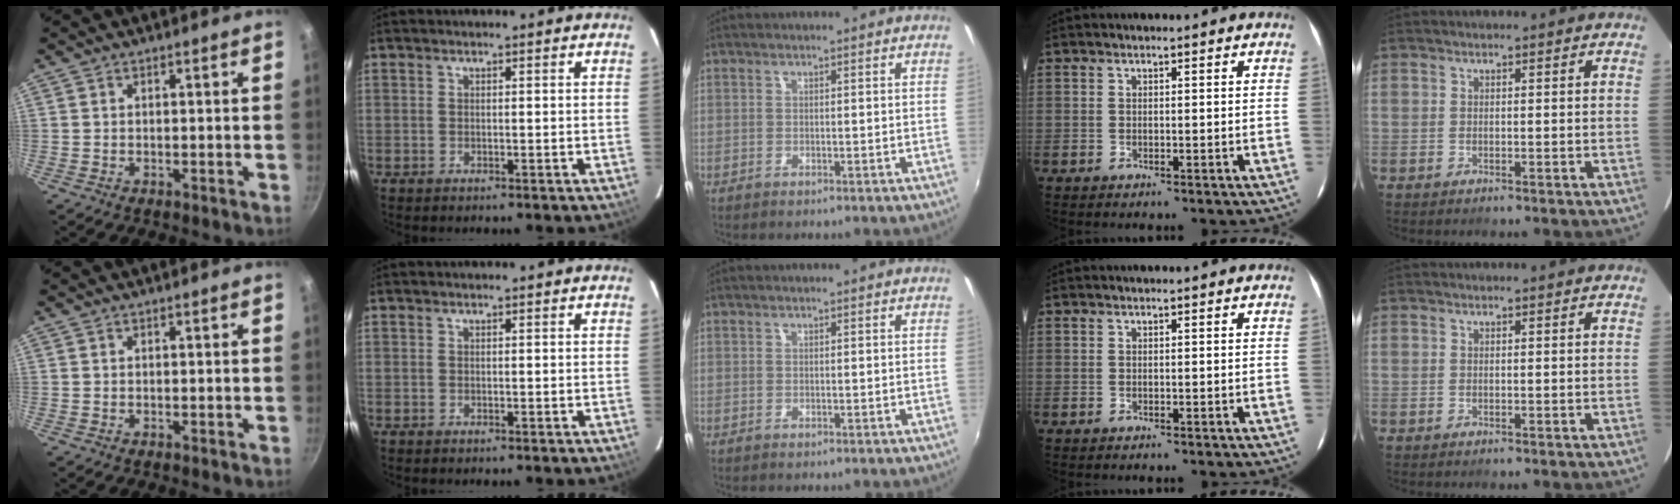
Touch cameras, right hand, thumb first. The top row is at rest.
{}